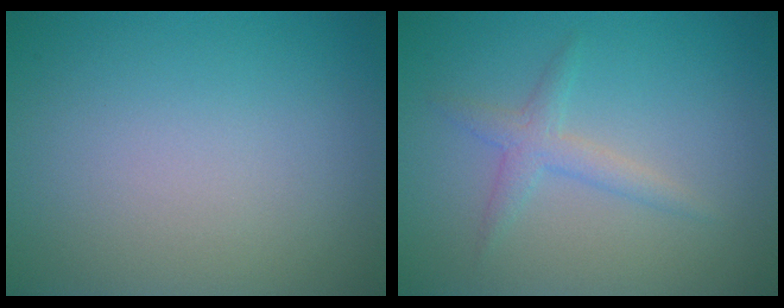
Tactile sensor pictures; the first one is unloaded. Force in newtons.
{"total": 1.9, "press": 1.9, "slide": 0.1}